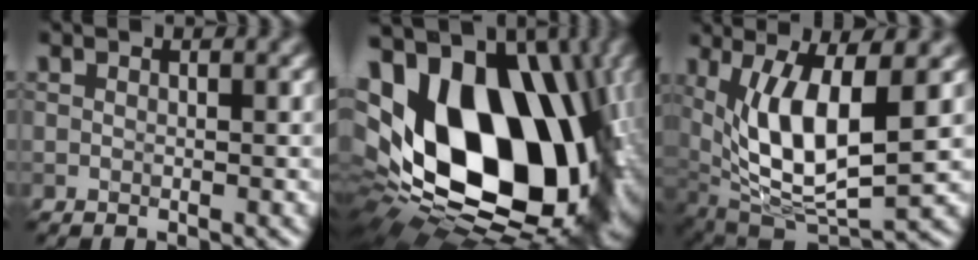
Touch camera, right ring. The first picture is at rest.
{"total": 20.9, "force": [2.2, 13.8, 15.5], "torque": [-0.322, -0.001, 0.053]}
{"total": 10.0, "force": [1.7, 3.4, 9.2], "torque": [-0.174, -0.007, 0.034]}